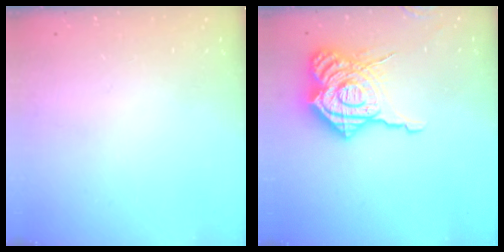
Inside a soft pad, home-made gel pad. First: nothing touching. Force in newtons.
{"total": 23.6, "press": 23.4, "slide": 2.7}